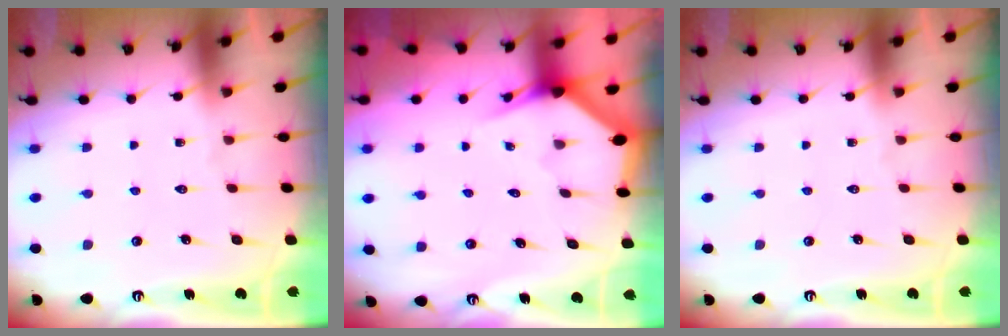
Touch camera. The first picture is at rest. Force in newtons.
{"total": 2.8, "press": 2.8, "slide": 0.2}
{"total": 0.0}